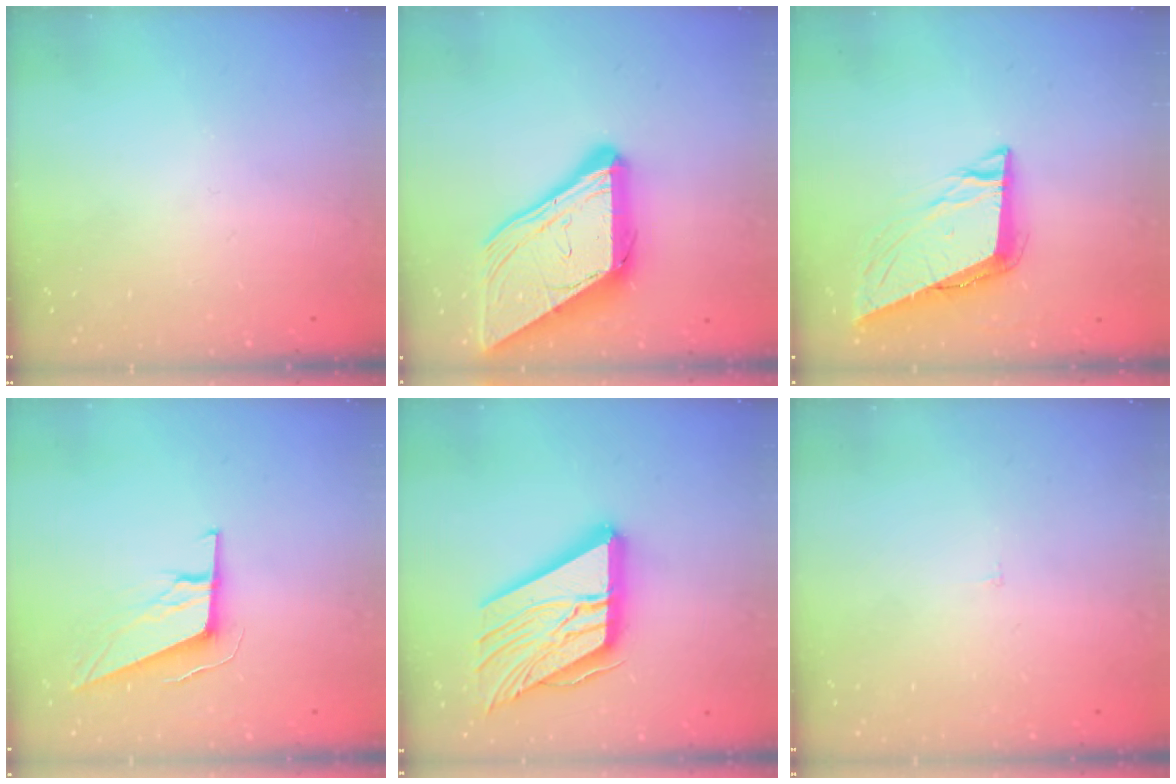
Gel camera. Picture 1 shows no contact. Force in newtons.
{"total": 19.0, "press": 18.8, "slide": 2.1}
{"total": 9.8, "press": 9.3, "slide": 3.1}
{"total": 11.2, "press": 11.0, "slide": 2.4}
{"total": 23.2, "press": 23.0, "slide": 2.7}
{"total": 1.8, "press": 1.8, "slide": 0.1}